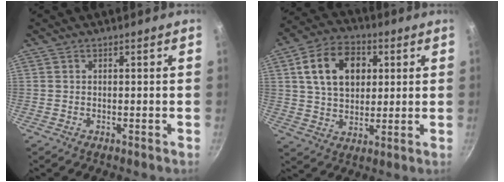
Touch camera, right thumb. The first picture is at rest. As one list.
[{"total": 14.2, "force": [3.8, 10.0, 9.3], "torque": [-0.132, 0.005, 0.058]}]